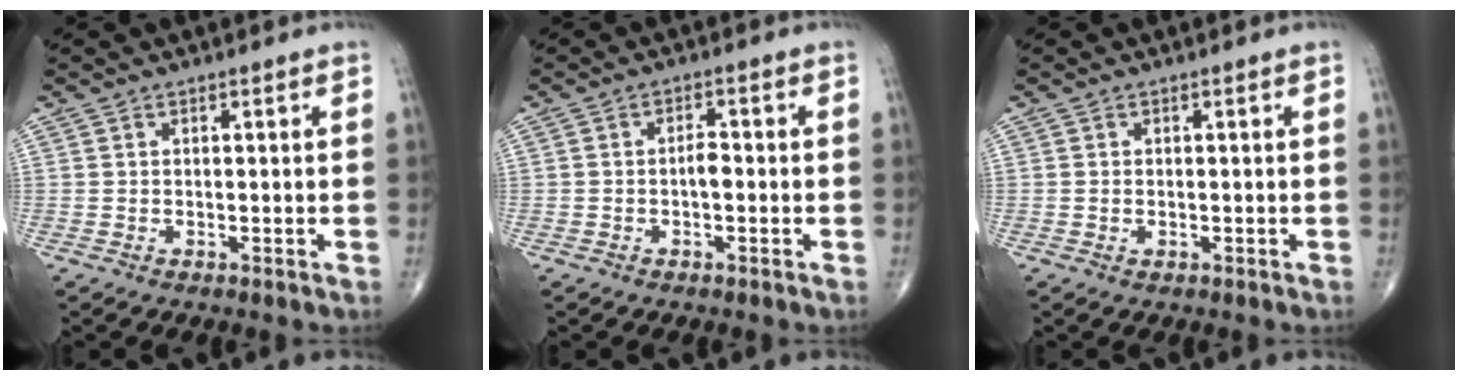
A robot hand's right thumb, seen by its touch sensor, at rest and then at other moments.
{"total": 2.4, "force": [-0.5, 1.1, 2.0], "torque": [-0.027, 0.007, -0.011]}
{"total": 0.8, "force": [-0.2, 0.5, 0.6], "torque": [-0.015, 0.004, -0.001]}